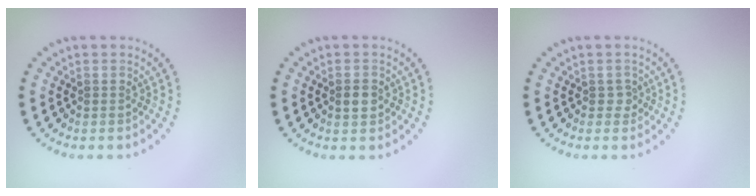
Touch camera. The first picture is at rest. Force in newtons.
{"total": 1.5, "press": 1.5, "slide": 0.2}
{"total": 0.9, "press": 0.7, "slide": 0.6}